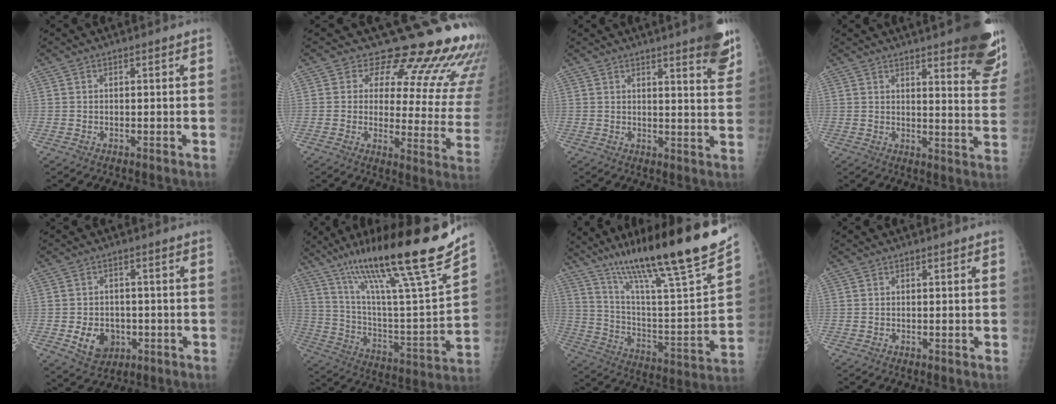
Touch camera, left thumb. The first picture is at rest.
{"total": 20.2, "force": [15.9, 7.7, 9.8], "torque": [-0.075, -0.117, 0.172]}
{"total": 9.2, "force": [6.3, 1.5, 6.5], "torque": [-0.062, -0.032, 0.069]}
{"total": 19.1, "force": [13.6, 4.4, 12.6], "torque": [-0.131, -0.072, 0.155]}
{"total": 7.0, "force": [-1.7, 5.7, 3.8], "torque": [-0.038, 0.003, -0.017]}
{"total": 28.2, "force": [19.0, 3.0, 20.7], "torque": [-0.321, -0.052, 0.323]}
{"total": 28.5, "force": [20.9, 3.2, 19.2], "torque": [-0.288, -0.075, 0.337]}
{"total": 0.0}